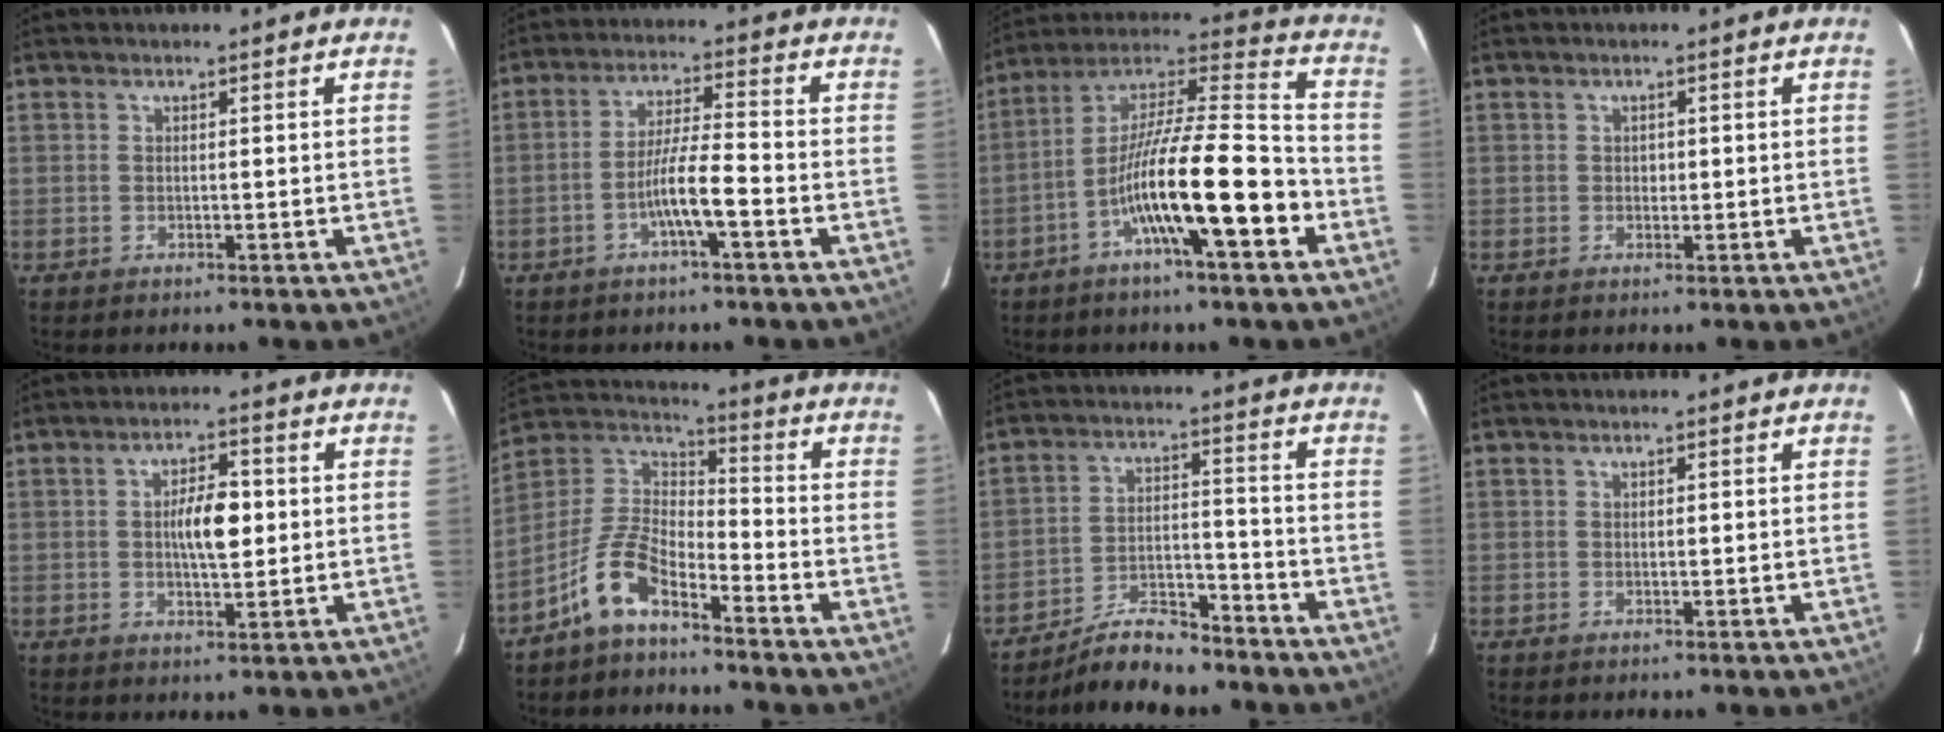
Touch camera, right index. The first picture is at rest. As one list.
[{"total": 6.7, "force": [-2.8, 0.3, 6.1], "torque": [-0.118, 0.008, -0.050]}, {"total": 17.0, "force": [-6.6, 1.6, 15.6], "torque": [-0.278, 0.007, -0.117]}, {"total": 0.9, "force": [0.0, 0.8, 0.6], "torque": [-0.009, 0.002, 0.001]}, {"total": 6.3, "force": [0.4, 2.1, 5.9], "torque": [-0.104, 0.009, 0.008]}, {"total": 9.1, "force": [-6.4, 3.3, 5.6], "torque": [-0.132, 0.025, -0.130]}, {"total": 8.4, "force": [-7.7, 1.8, 2.9], "torque": [-0.051, 0.006, -0.134]}, {"total": 0.0}]